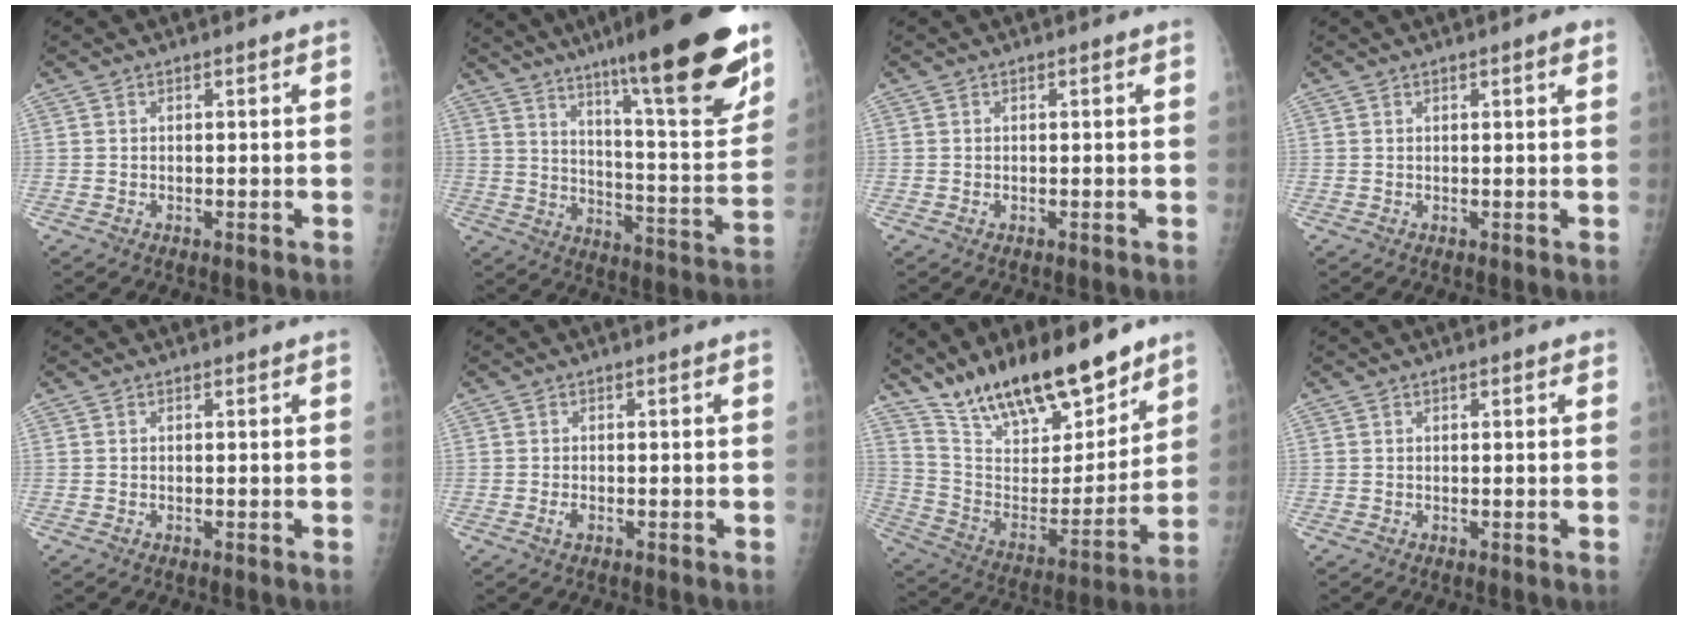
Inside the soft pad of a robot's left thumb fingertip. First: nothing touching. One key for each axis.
{"total": 26.4, "fx": 17.1, "fy": 3.5, "fz": 19.8, "tx": -0.273, "ty": -0.066, "tz": 0.261}
{"total": 0.7, "fx": 0.0, "fy": 0.3, "fz": 0.6, "tx": -0.009, "ty": 0.008, "tz": 0.002}
{"total": 1.8, "fx": 0.8, "fy": 0.3, "fz": 1.6, "tx": -0.023, "ty": 0.001, "tz": 0.009}
{"total": 0.0}
{"total": 1.5, "fx": -0.5, "fy": 0.6, "fz": 1.3, "tx": -0.028, "ty": 0.008, "tz": -0.009}
{"total": 22.5, "fx": 17.3, "fy": 7.6, "fz": 12.2, "tx": -0.166, "ty": -0.086, "tz": 0.302}
{"total": 1.1, "fx": 0.6, "fy": 0.4, "fz": 0.9, "tx": -0.013, "ty": 0.001, "tz": 0.006}